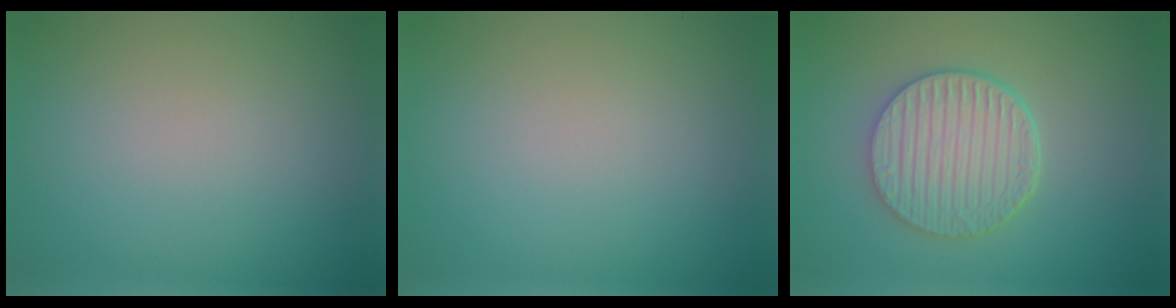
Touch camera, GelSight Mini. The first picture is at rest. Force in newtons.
{"total": 0.0}
{"total": 5.6, "press": 4.5, "slide": 3.2}